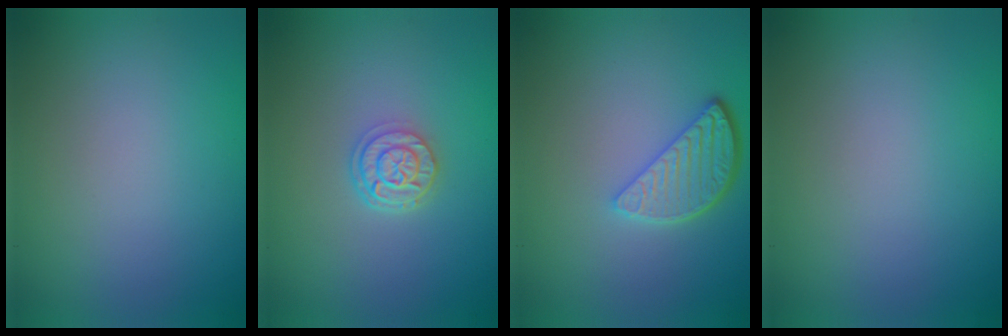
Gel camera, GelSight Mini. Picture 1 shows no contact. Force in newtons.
{"total": 2.9, "press": 2.3, "slide": 1.8}
{"total": 3.5, "press": 2.9, "slide": 2.0}
{"total": 0.0}